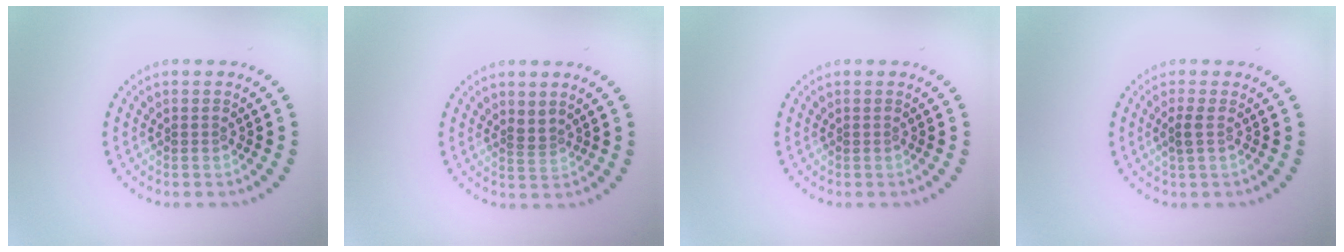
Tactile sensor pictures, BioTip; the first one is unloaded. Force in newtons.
{"total": 1.1, "press": 0.7, "slide": 0.9}
{"total": 0.0}
{"total": 1.0, "press": 0.8, "slide": 0.6}